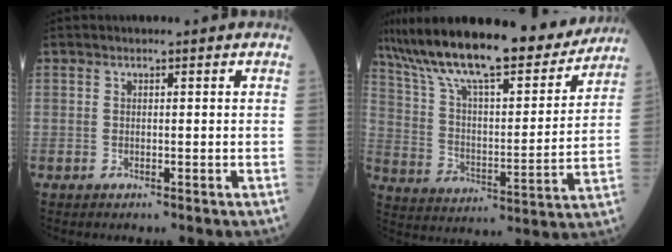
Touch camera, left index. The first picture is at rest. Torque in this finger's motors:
{"motor_torque": [1.10, -1.04, 0.40, 0.21]}